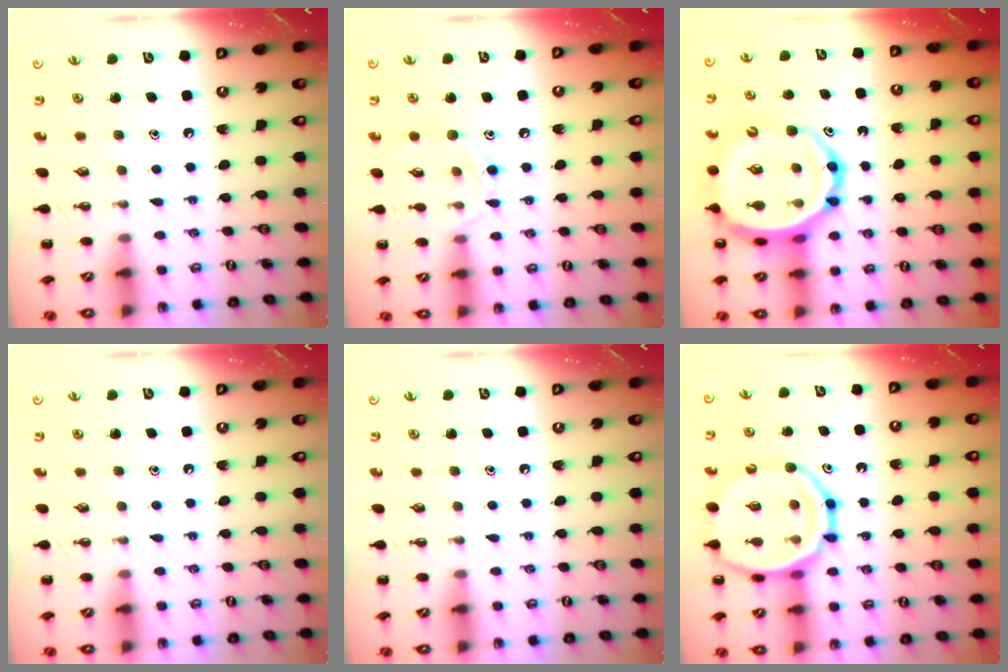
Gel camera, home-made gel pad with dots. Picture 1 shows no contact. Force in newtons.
{"total": 8.2, "press": 8.2, "slide": 0.8}
{"total": 15.3, "press": 14.8, "slide": 4.2}
{"total": 0.0}
{"total": 0.0}
{"total": 18.1, "press": 17.8, "slide": 3.3}